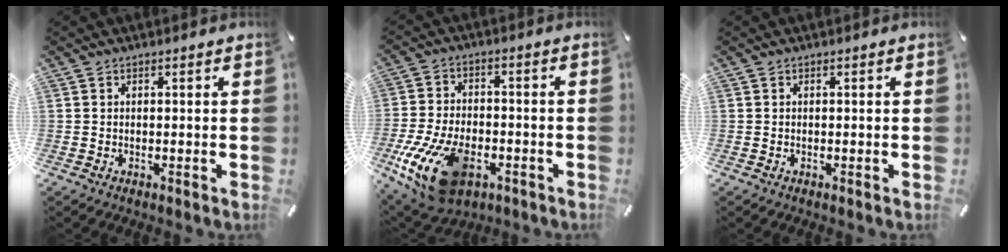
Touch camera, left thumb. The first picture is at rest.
{"total": 18.0, "force": [-7.3, 10.5, 12.6], "torque": [-0.244, 0.029, -0.115]}
{"total": 0.0}